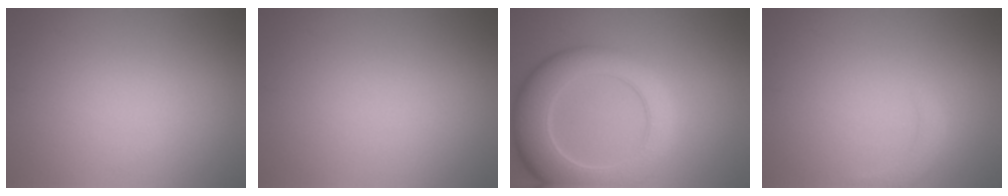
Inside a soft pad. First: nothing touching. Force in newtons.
{"total": 0.0}
{"total": 8.1, "press": 8.1, "slide": 0.7}
{"total": 1.6, "press": 1.6, "slide": 0.3}